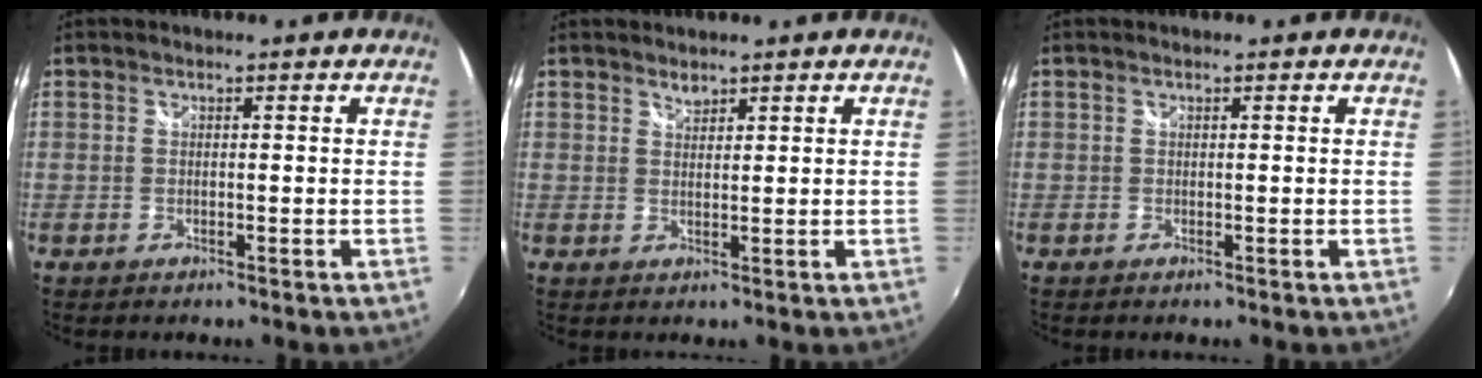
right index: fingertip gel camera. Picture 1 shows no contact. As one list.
[{"total": 1.5, "force": [1.3, 0.6, 0.3], "torque": [-0.001, 0.000, 0.023]}, {"total": 0.0}]